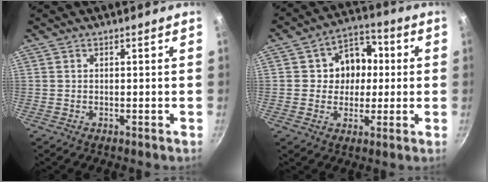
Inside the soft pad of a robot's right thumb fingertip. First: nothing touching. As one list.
[{"total": 10.4, "force": [1.0, 8.9, 5.3], "torque": [-0.028, 0.013, 0.002]}]